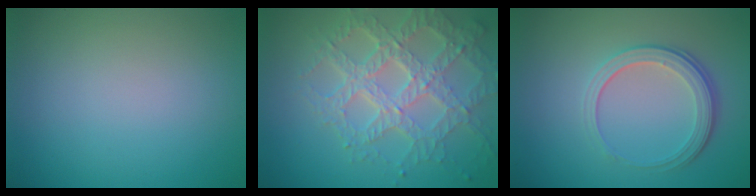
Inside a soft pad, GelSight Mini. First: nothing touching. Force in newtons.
{"total": 7.0, "press": 5.0, "slide": 4.9}
{"total": 3.8, "press": 2.7, "slide": 2.7}